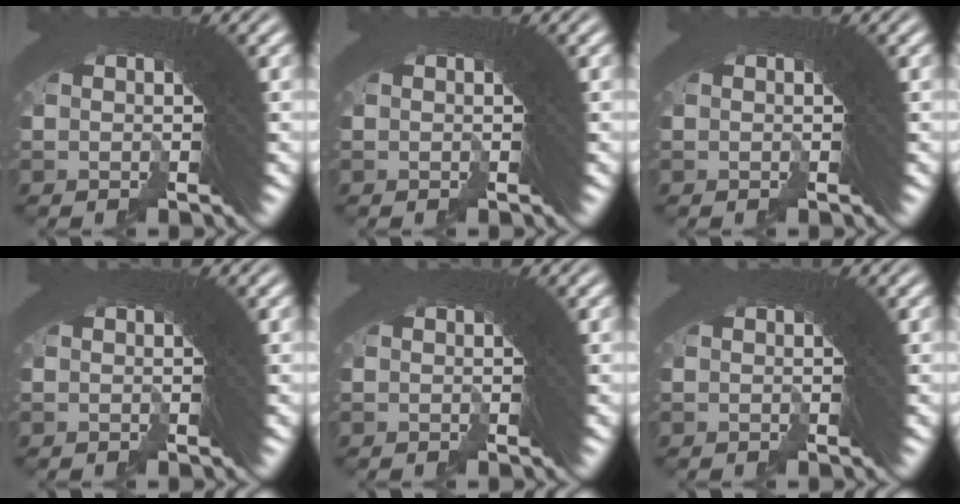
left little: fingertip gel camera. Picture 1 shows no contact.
{"total": 0.0}
{"total": 0.0}
{"total": 0.0}
{"total": 0.0}
{"total": 0.0}